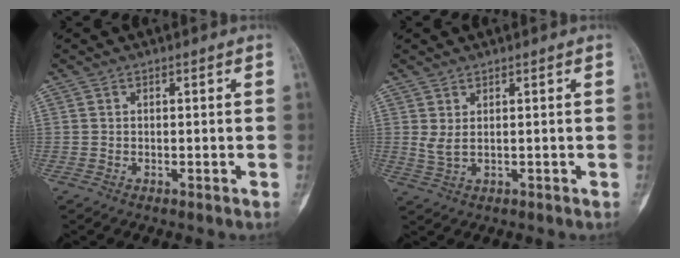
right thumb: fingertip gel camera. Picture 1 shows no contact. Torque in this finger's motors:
{"motor_torque": [0.27, 0.17, 0.03, 0.03, -0.01]}